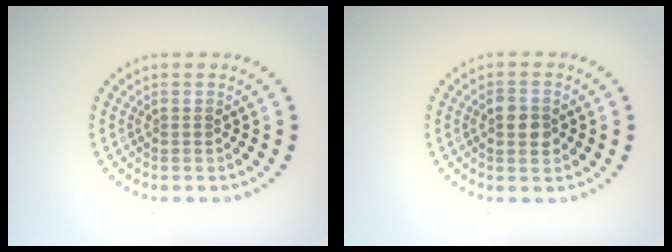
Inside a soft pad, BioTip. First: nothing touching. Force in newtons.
{"total": 2.5, "press": 2.5, "slide": 0.1}